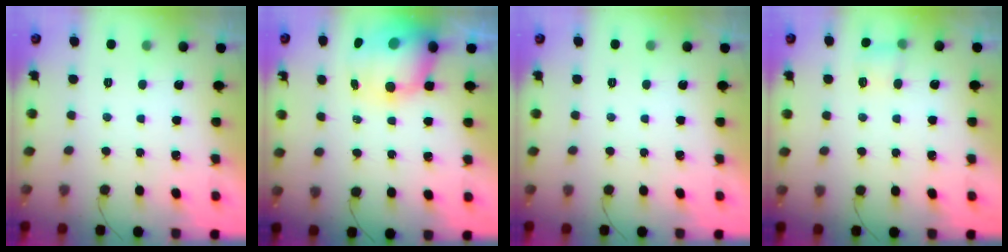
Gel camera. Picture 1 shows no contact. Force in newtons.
{"total": 13.3, "press": 12.9, "slide": 3.3}
{"total": 0.0}
{"total": 4.2, "press": 4.0, "slide": 1.1}